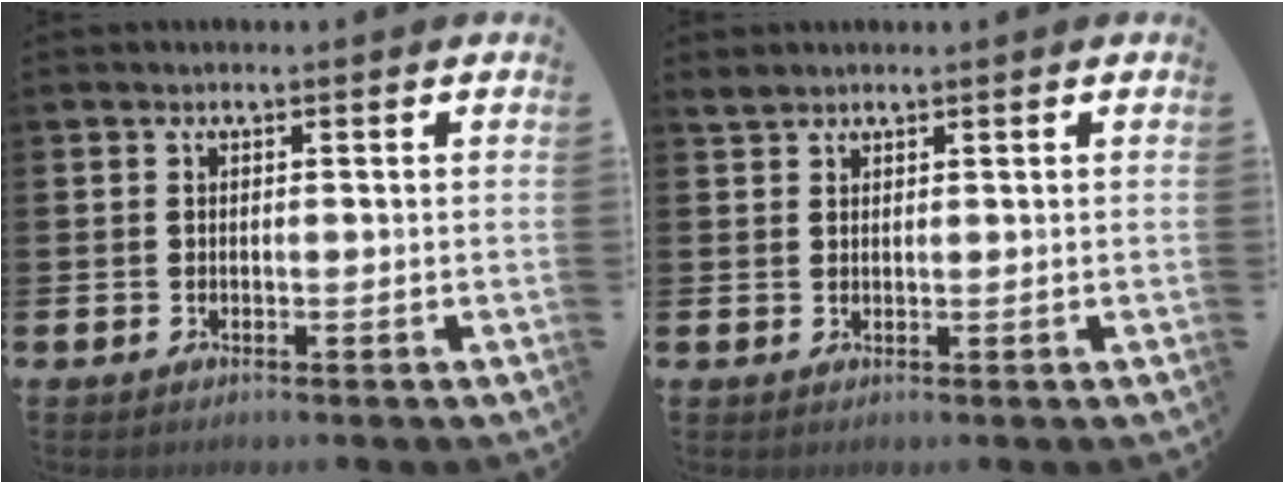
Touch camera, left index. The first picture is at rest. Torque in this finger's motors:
{"motor_torque": [0.12, -0.01, -0.03, 0.00]}